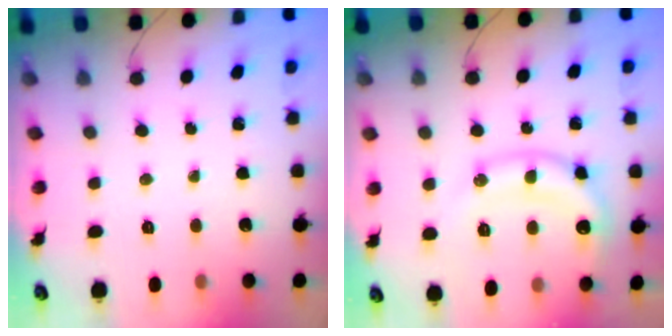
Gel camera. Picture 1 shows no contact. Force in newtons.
{"total": 12.7, "press": 12.7, "slide": 0.8}